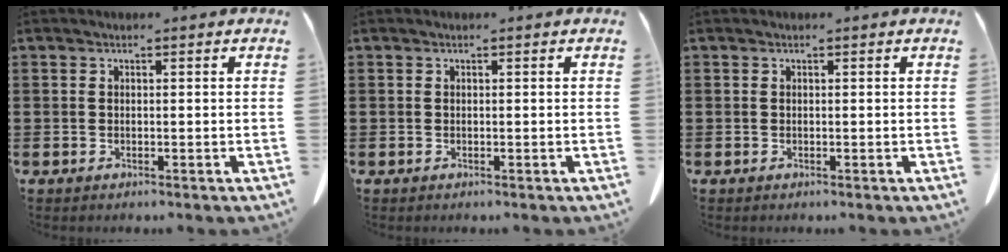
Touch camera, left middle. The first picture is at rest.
{"total": 0.0}
{"total": 0.0}